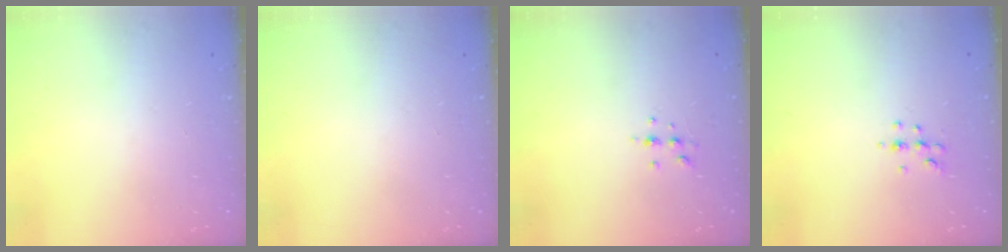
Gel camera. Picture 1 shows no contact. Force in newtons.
{"total": 0.0}
{"total": 5.2, "press": 5.1, "slide": 0.9}
{"total": 5.3, "press": 5.1, "slide": 1.5}